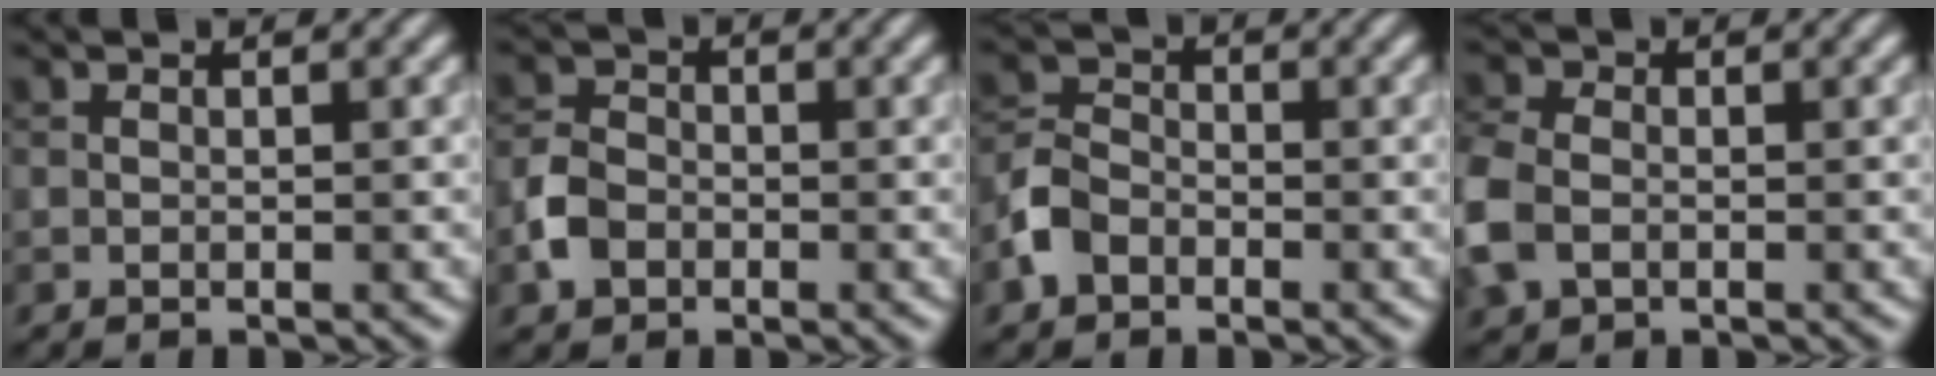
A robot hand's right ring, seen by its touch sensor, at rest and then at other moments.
{"total": 3.3, "force": [-1.4, 2.5, 1.6], "torque": [-0.034, 0.004, -0.033]}
{"total": 3.5, "force": [-2.0, 2.4, 1.6], "torque": [-0.038, 0.005, -0.050]}
{"total": 5.6, "force": [-1.3, 4.2, 3.4], "torque": [-0.109, -0.002, -0.038]}